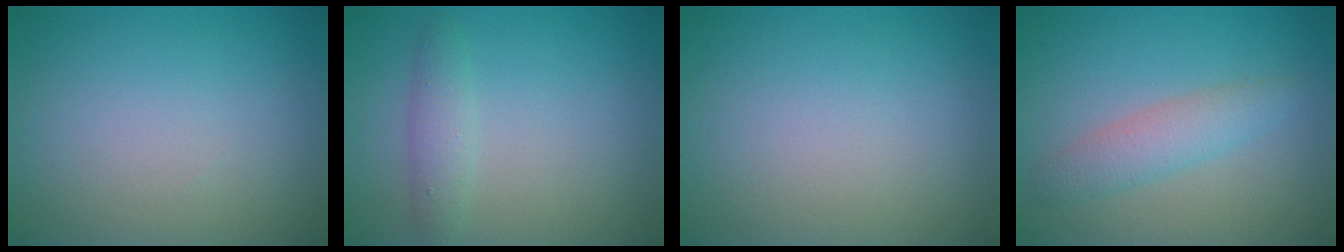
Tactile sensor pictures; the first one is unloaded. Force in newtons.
{"total": 1.9, "press": 1.9, "slide": 0.1}
{"total": 0.0}
{"total": 2.6, "press": 2.6, "slide": 0.1}